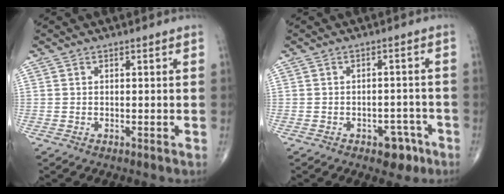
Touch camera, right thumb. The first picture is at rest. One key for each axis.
{"total": 4.9, "fx": -2.8, "fy": 3.0, "fz": 2.7, "tx": -0.013, "ty": 0.024, "tz": -0.034}